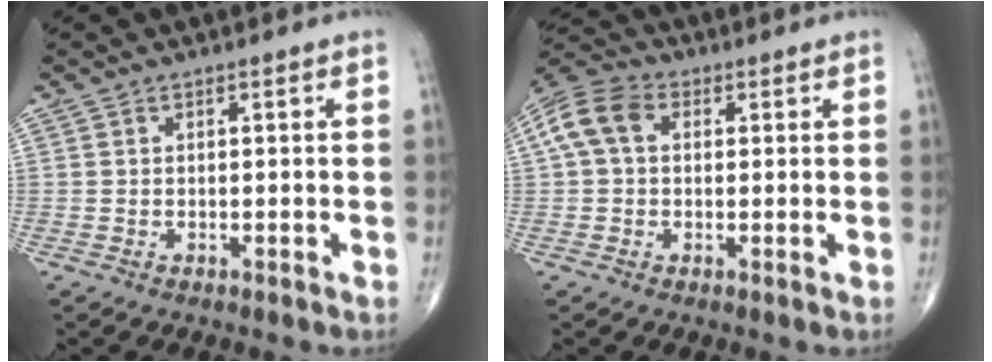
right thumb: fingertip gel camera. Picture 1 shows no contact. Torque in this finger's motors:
{"motor_torque": [-0.36, 0.53, 0.78, 0.25, 0.16]}